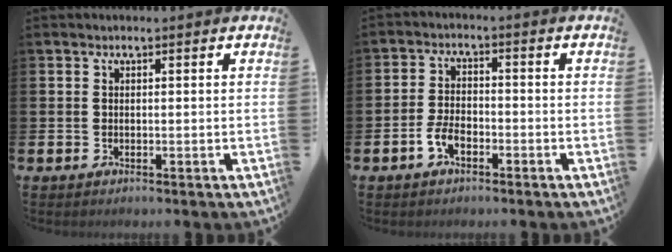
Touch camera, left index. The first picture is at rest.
{"total": 3.4, "force": [-1.8, 1.7, 2.3], "torque": [-0.054, 0.007, -0.035]}